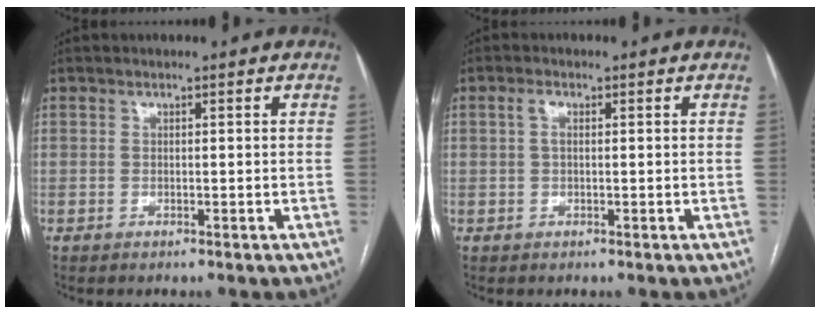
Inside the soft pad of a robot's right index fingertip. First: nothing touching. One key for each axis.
{"total": 1.6, "fx": 0.4, "fy": 0.7, "fz": 1.4, "tx": -0.031, "ty": 0.007, "tz": 0.007}